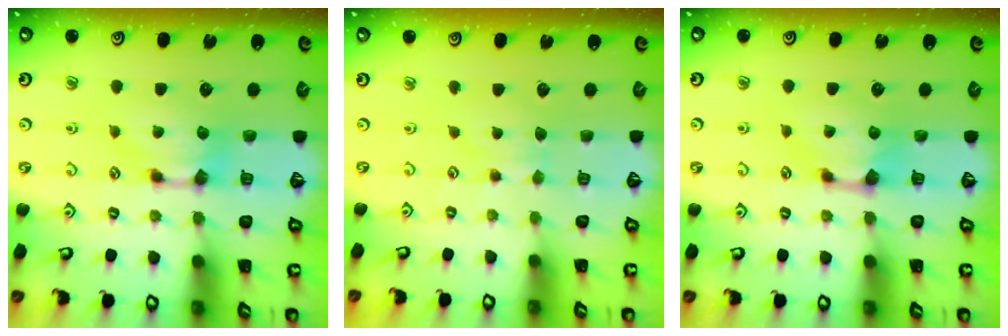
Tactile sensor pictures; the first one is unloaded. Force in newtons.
{"total": 2.1, "press": 2.0, "slide": 0.4}
{"total": 0.9, "press": 0.6, "slide": 0.7}